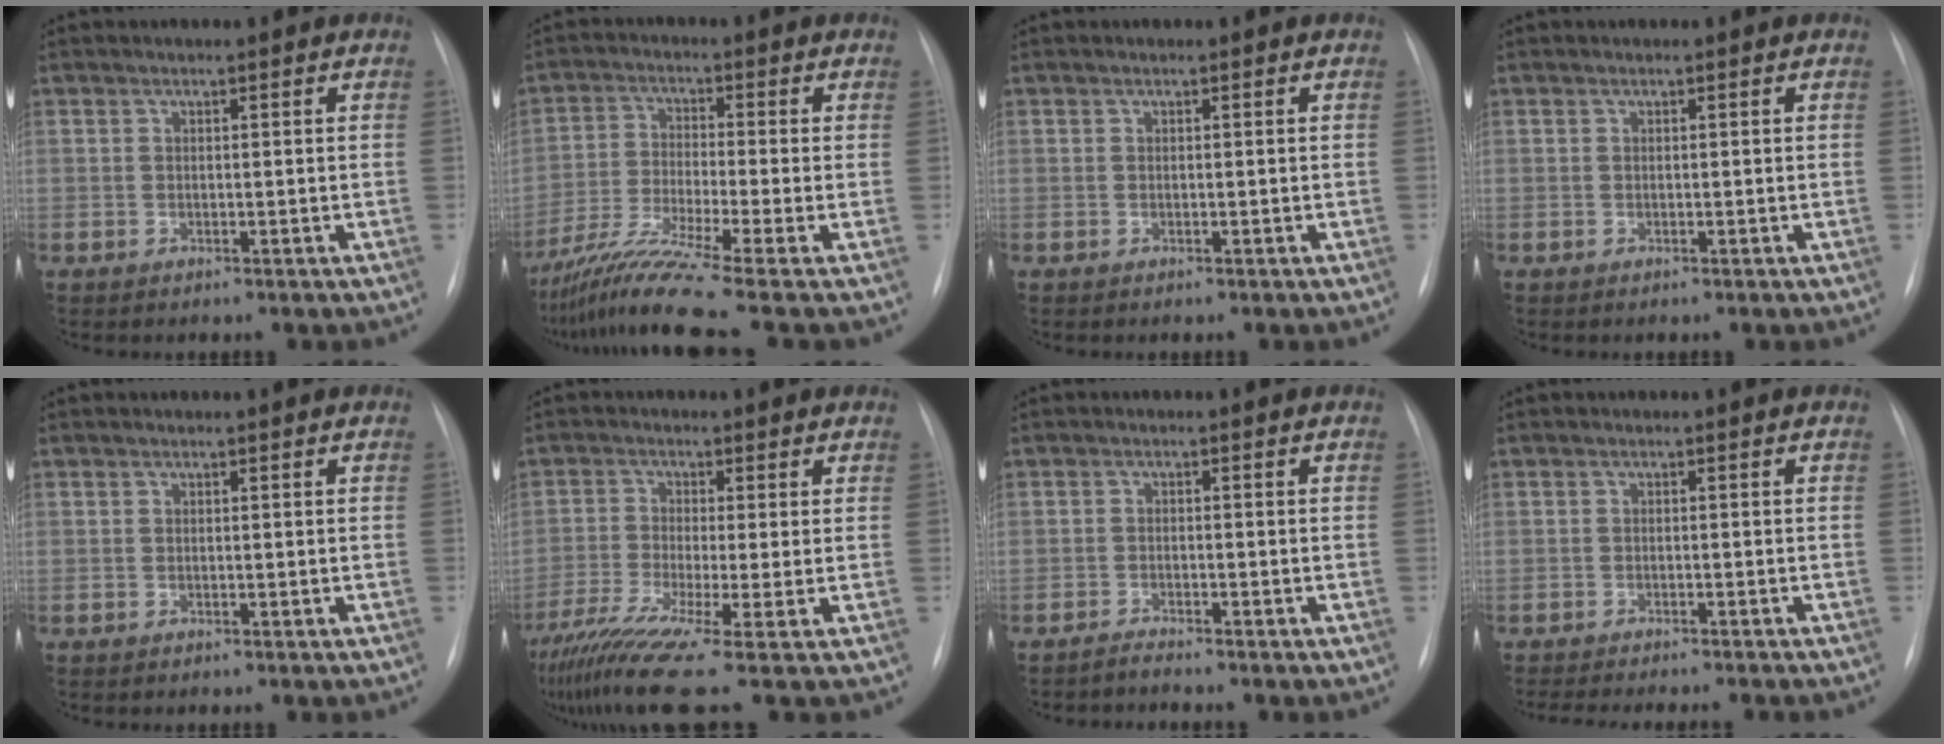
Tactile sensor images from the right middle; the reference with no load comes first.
{"total": 10.6, "force": [-8.0, -2.5, 6.6], "torque": [-0.133, -0.029, -0.144]}
{"total": 0.0}
{"total": 0.0}
{"total": 0.0}
{"total": 10.6, "force": [-7.1, -0.8, 7.8], "torque": [-0.146, -0.031, -0.122]}
{"total": 1.4, "force": [-1.4, -0.3, -0.1], "torque": [0.000, -0.007, -0.025]}
{"total": 11.6, "force": [-10.5, 1.0, 4.9], "torque": [-0.057, -0.013, -0.134]}